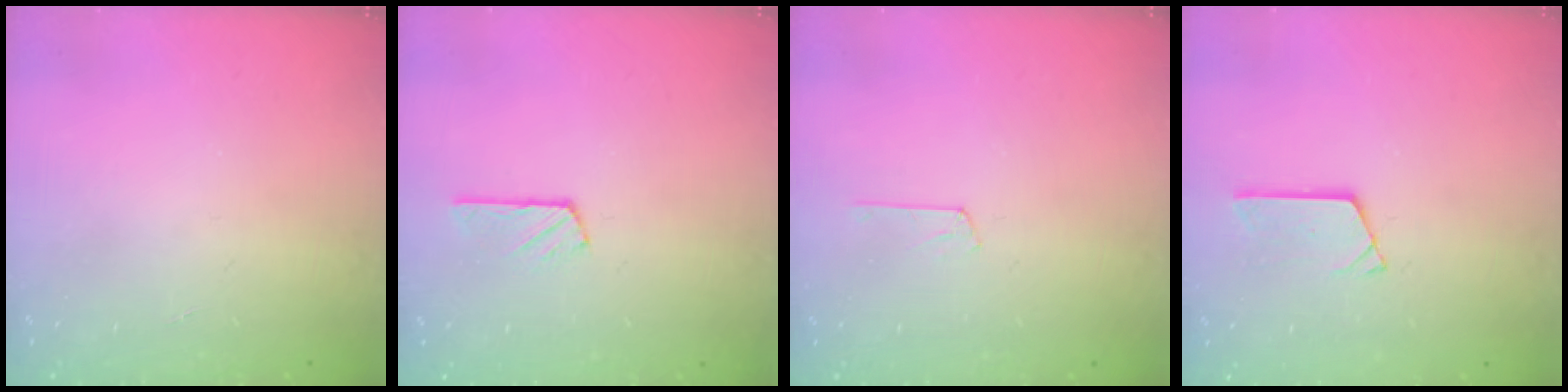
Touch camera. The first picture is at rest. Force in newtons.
{"total": 3.6, "press": 3.5, "slide": 0.4}
{"total": 2.9, "press": 2.9, "slide": 0.3}
{"total": 3.0, "press": 3.0, "slide": 0.2}